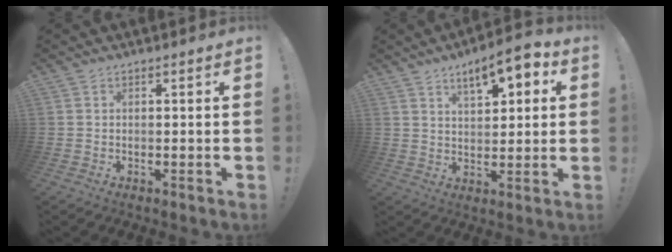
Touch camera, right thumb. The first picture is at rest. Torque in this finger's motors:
{"motor_torque": [0.62, 0.63, 0.08, 0.20, 0.17]}